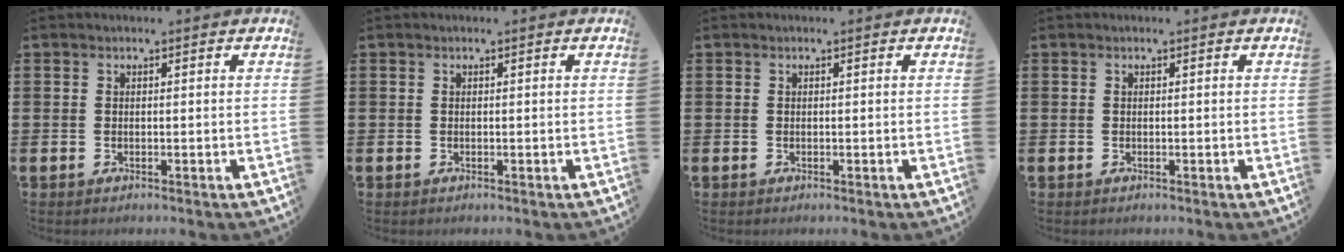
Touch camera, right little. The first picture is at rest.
{"total": 0.0}
{"total": 0.0}
{"total": 0.0}